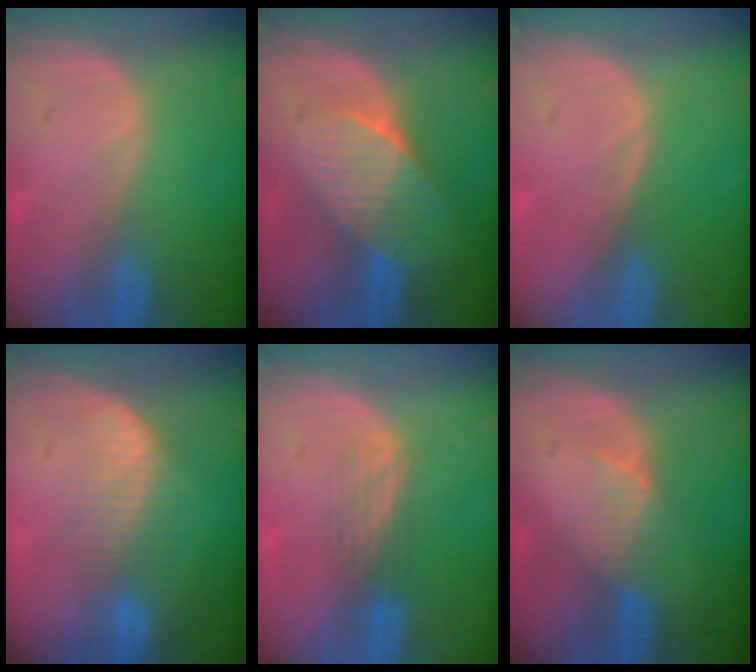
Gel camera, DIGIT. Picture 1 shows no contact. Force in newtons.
{"total": 7.4, "press": 6.7, "slide": 3.2}
{"total": 0.0}
{"total": 5.1, "press": 4.8, "slide": 1.4}
{"total": 2.7, "press": 2.6, "slide": 0.8}
{"total": 3.1, "press": 3.1, "slide": 0.3}